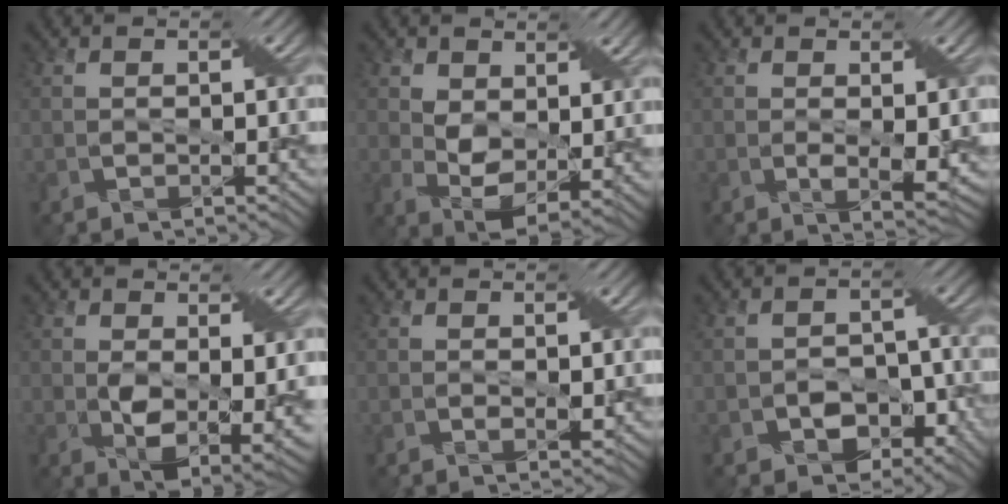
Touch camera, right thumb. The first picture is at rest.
{"total": 5.6, "force": [2.1, 3.4, 4.0], "torque": [-0.080, -0.010, 0.038]}
{"total": 2.6, "force": [0.4, 0.7, 2.5], "torque": [-0.044, -0.009, 0.011]}
{"total": 6.9, "force": [0.4, 3.4, 6.0], "torque": [-0.110, -0.019, 0.019]}
{"total": 1.3, "force": [0.2, 0.7, 1.1], "torque": [-0.017, -0.006, 0.009]}
{"total": 6.7, "force": [-3.7, 4.6, 3.1], "torque": [-0.042, -0.007, -0.057]}